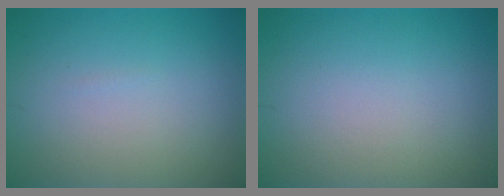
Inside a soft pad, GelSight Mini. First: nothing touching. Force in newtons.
{"total": 0.0}